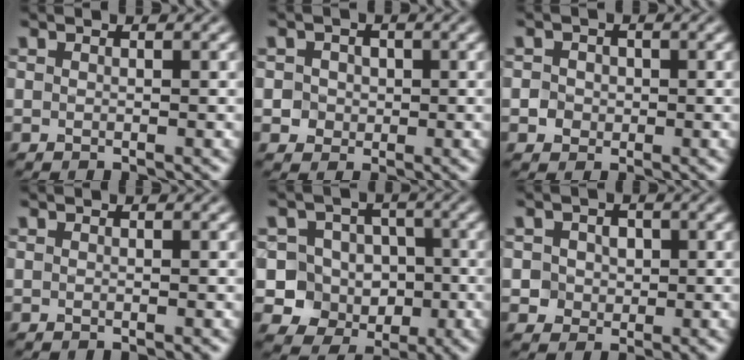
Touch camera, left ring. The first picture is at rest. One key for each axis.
{"total": 2.9, "fx": 0.4, "fy": 2.7, "fz": 0.9, "tx": -0.003, "ty": 0.009, "tz": 0.002}
{"total": 2.7, "fx": 0.2, "fy": 2.5, "fz": 0.9, "tx": 0.002, "ty": 0.008, "tz": -0.009}
{"total": 0.0}
{"total": 7.6, "fx": -1.6, "fy": 7.0, "fz": 2.4, "tx": -0.032, "ty": 0.017, "tz": -0.057}
{"total": 3.0, "fx": 0.5, "fy": 2.7, "fz": 1.0, "tx": -0.008, "ty": 0.007, "tz": 0.007}